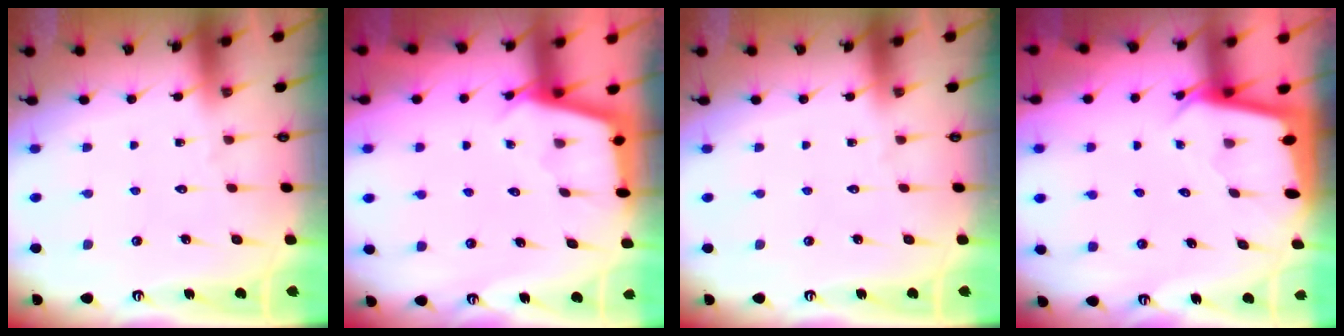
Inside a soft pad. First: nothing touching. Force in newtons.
{"total": 3.0, "press": 3.0, "slide": 0.3}
{"total": 0.0}
{"total": 2.1, "press": 2.1, "slide": 0.0}